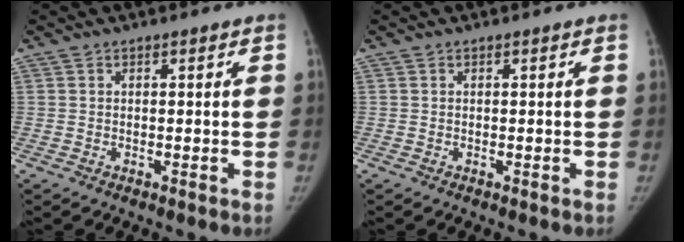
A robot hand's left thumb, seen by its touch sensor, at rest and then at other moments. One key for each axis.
{"total": 0.0}